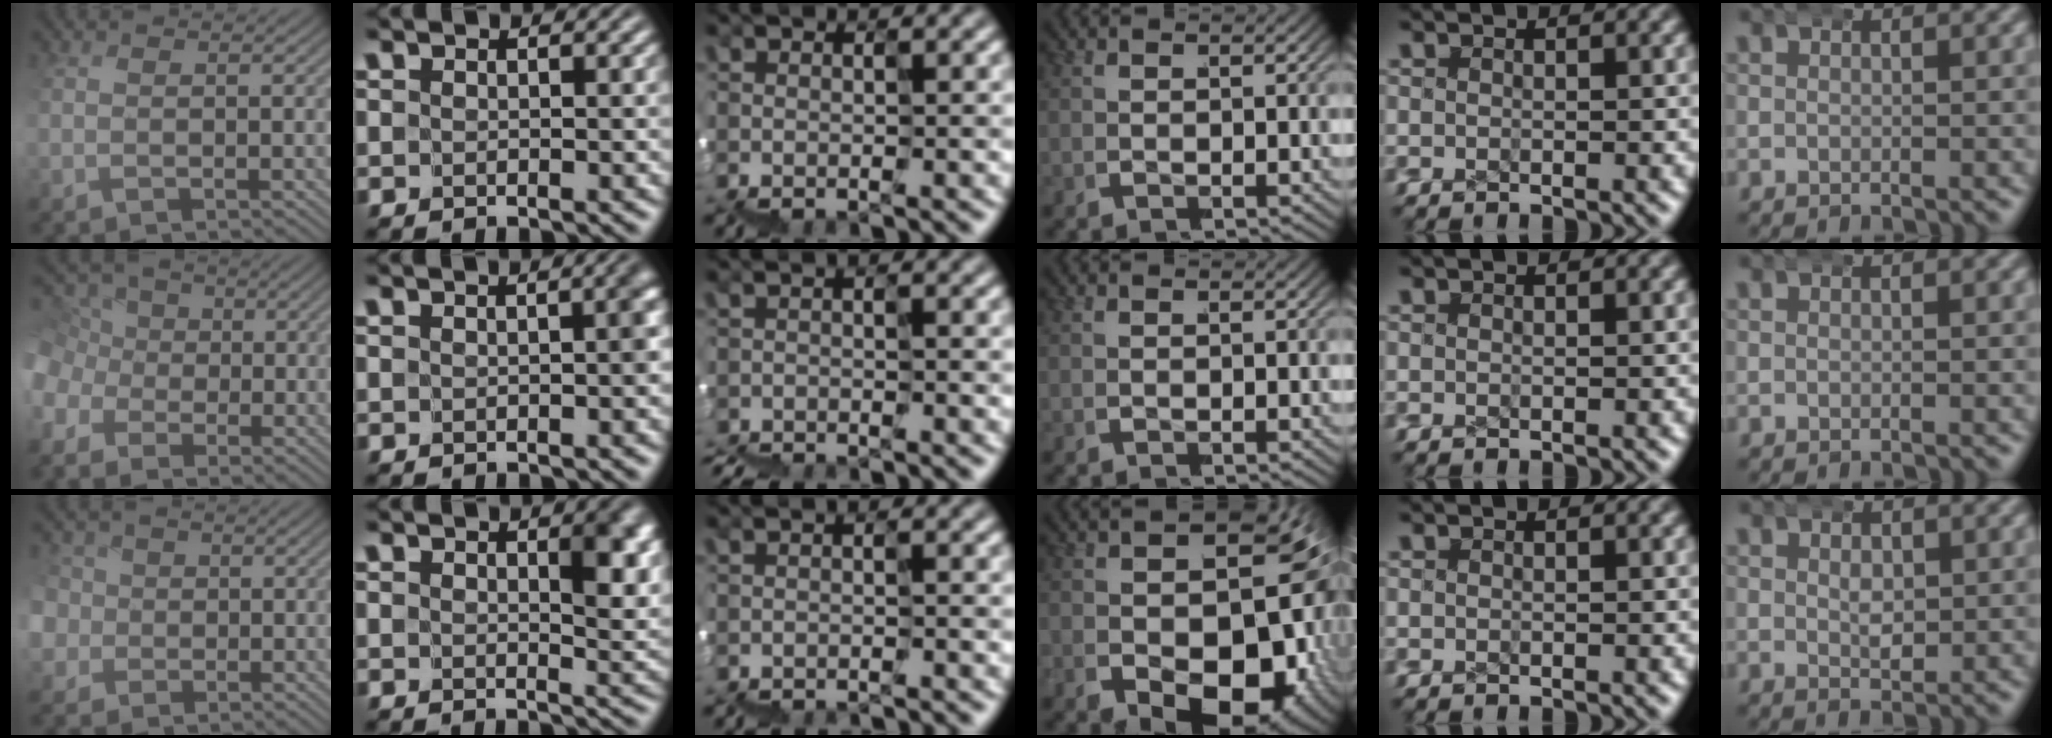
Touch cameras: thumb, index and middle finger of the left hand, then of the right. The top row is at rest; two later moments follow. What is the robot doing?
{"motion": "wrap", "object": "ethernet cable"}